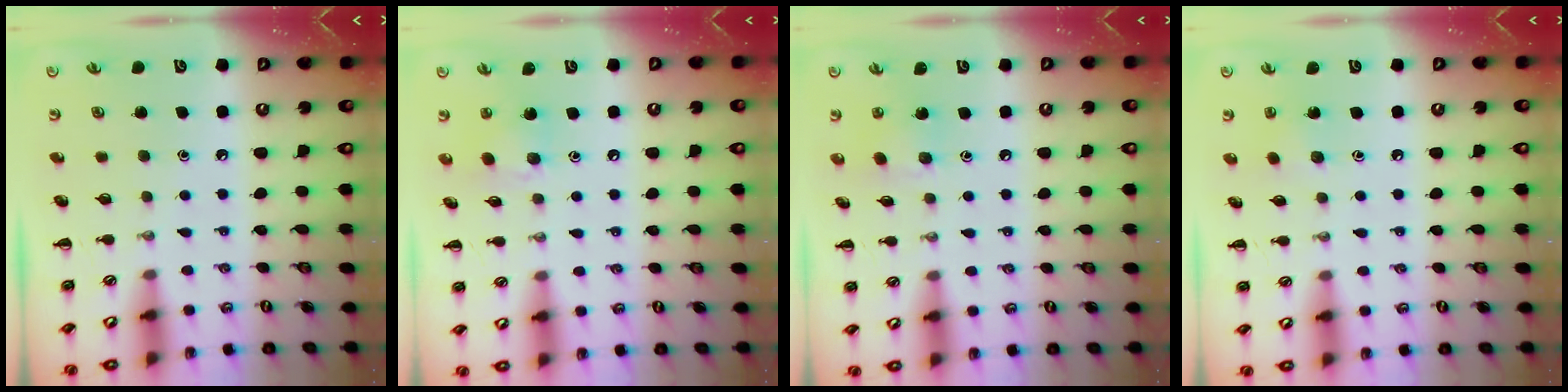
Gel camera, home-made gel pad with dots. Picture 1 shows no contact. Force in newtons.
{"total": 8.9, "press": 8.6, "slide": 2.2}
{"total": 4.6, "press": 4.5, "slide": 0.9}
{"total": 2.6, "press": 2.5, "slide": 0.7}